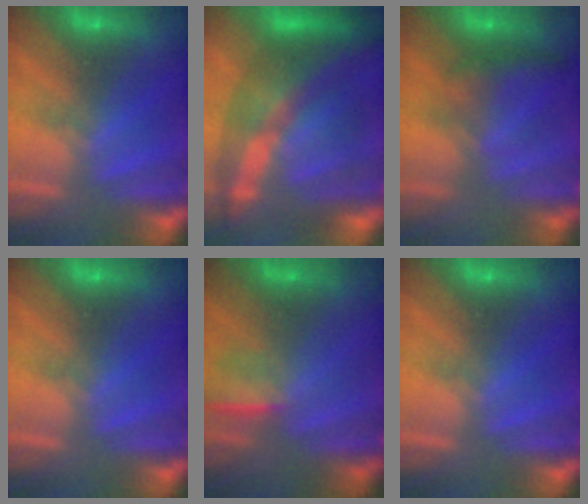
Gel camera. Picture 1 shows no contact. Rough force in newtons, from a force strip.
{"total": 10.8}
{"total": 8.7}
{"total": 0.0}
{"total": 1.2}
{"total": 0.0}